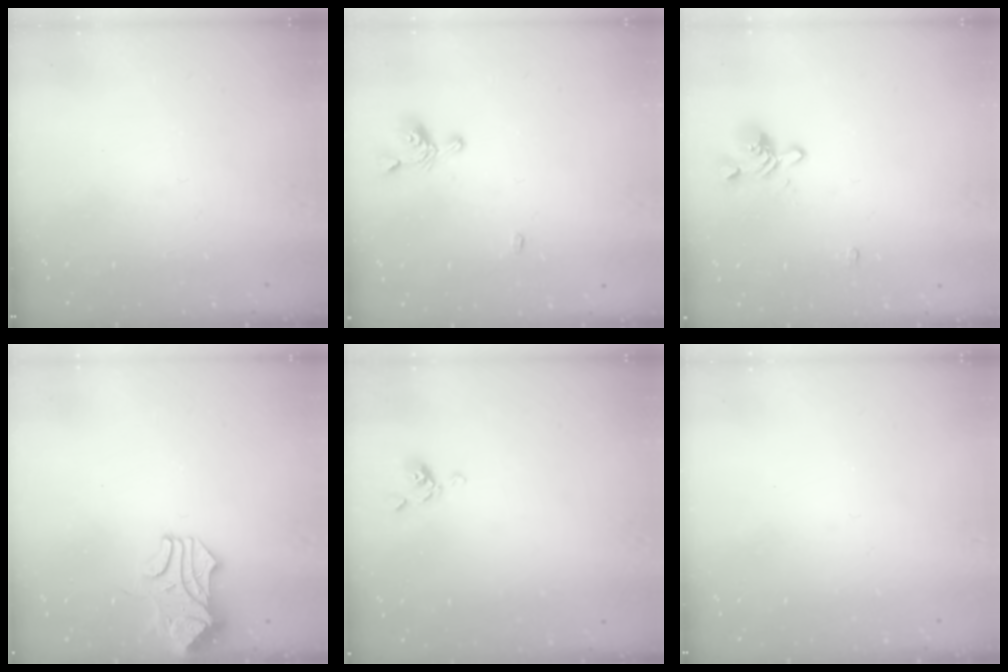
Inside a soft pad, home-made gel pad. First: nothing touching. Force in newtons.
{"total": 2.3, "press": 2.3, "slide": 0.2}
{"total": 2.9, "press": 2.7, "slide": 1.0}
{"total": 1.1, "press": 1.0, "slide": 0.3}
{"total": 6.3, "press": 6.3, "slide": 0.8}
{"total": 0.0}